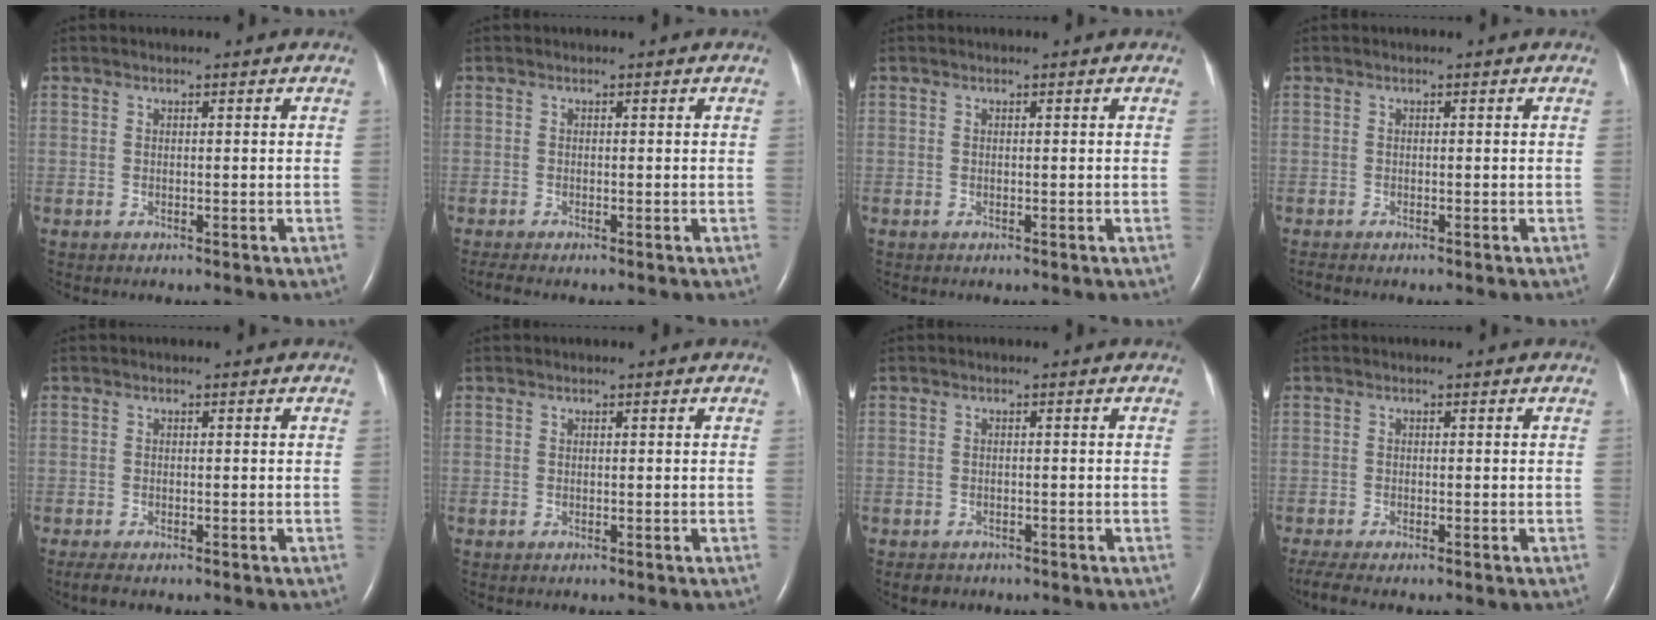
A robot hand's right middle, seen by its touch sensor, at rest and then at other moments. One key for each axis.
{"total": 1.5, "fx": -1.2, "fy": 0.0, "fz": 0.8, "tx": -0.020, "ty": -0.006, "tz": -0.021}
{"total": 0.0}
{"total": 0.6, "fx": -0.5, "fy": 0.0, "fz": 0.2, "tx": -0.006, "ty": -0.001, "tz": -0.009}
{"total": 2.5, "fx": -1.9, "fy": 0.7, "fz": 1.4, "tx": -0.028, "ty": -0.008, "tz": -0.025}
{"total": 0.0}
{"total": 2.0, "fx": -1.5, "fy": 1.3, "fz": 0.3, "tx": -0.009, "ty": 0.001, "tz": -0.018}
{"total": 3.7, "fx": -3.0, "fy": 0.5, "fz": 2.2, "tx": -0.045, "ty": -0.012, "tz": -0.051}